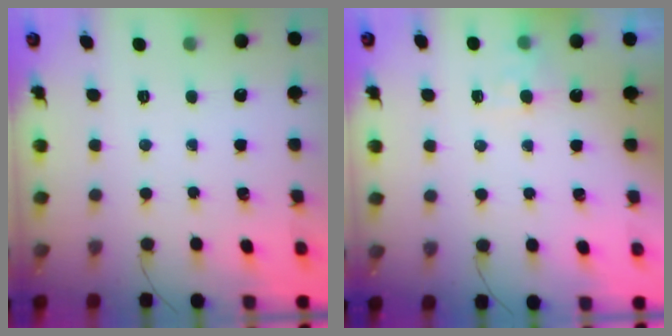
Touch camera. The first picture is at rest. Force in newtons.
{"total": 3.7, "press": 3.3, "slide": 1.6}